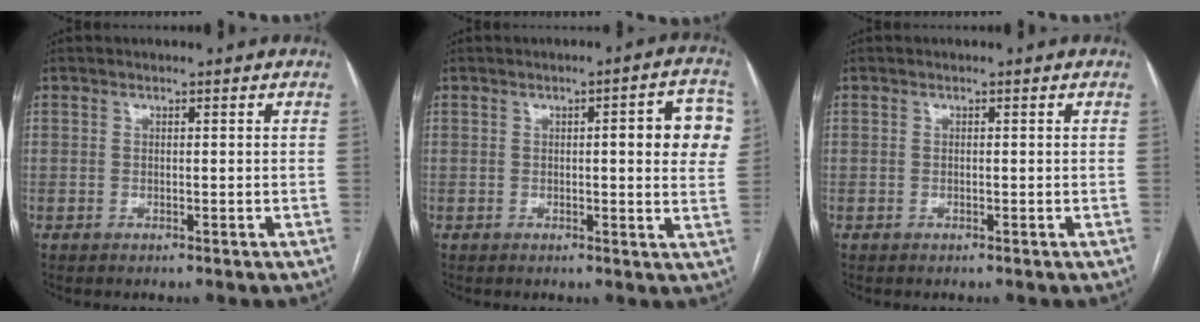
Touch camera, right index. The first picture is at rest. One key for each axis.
{"total": 8.5, "fx": 1.7, "fy": 1.6, "fz": 8.1, "tx": -0.086, "ty": 0.014, "tz": 0.012}
{"total": 0.0}